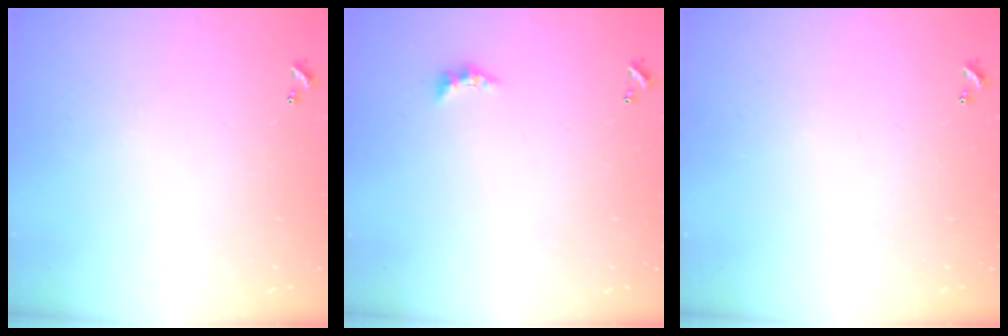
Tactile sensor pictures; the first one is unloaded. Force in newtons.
{"total": 2.2, "press": 2.2, "slide": 0.6}
{"total": 0.0}